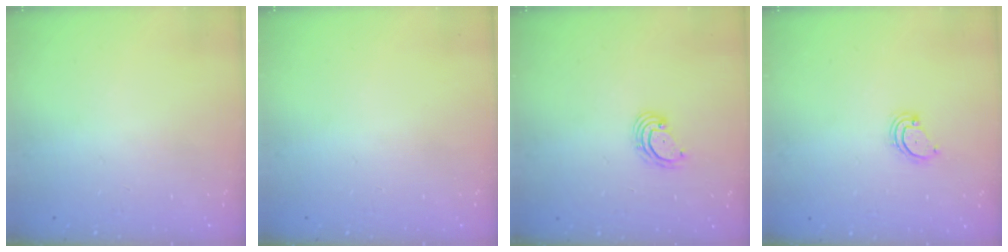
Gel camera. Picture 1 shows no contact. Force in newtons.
{"total": 0.0}
{"total": 2.9, "press": 2.9, "slide": 0.1}
{"total": 3.0, "press": 3.0, "slide": 0.4}